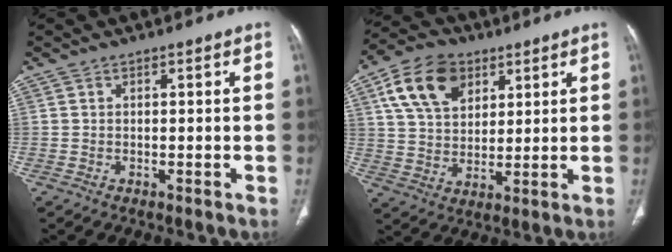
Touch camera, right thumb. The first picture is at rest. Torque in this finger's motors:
{"motor_torque": [-0.44, 0.68, 0.34, 0.41, 0.18]}